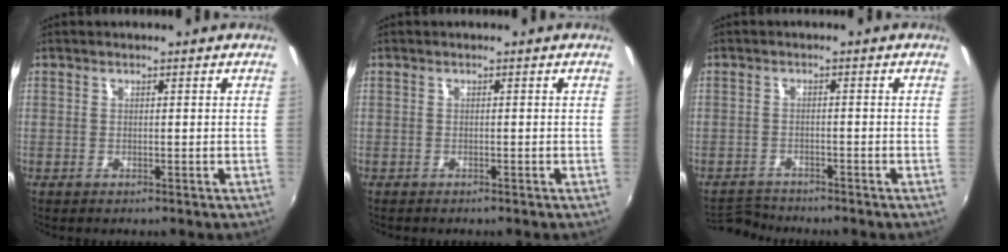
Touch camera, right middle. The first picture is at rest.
{"total": 0.8, "force": [-0.7, 0.3, 0.1], "torque": [-0.006, -0.003, -0.012]}
{"total": 4.4, "force": [-4.3, 0.9, 0.1], "torque": [-0.018, -0.003, -0.081]}